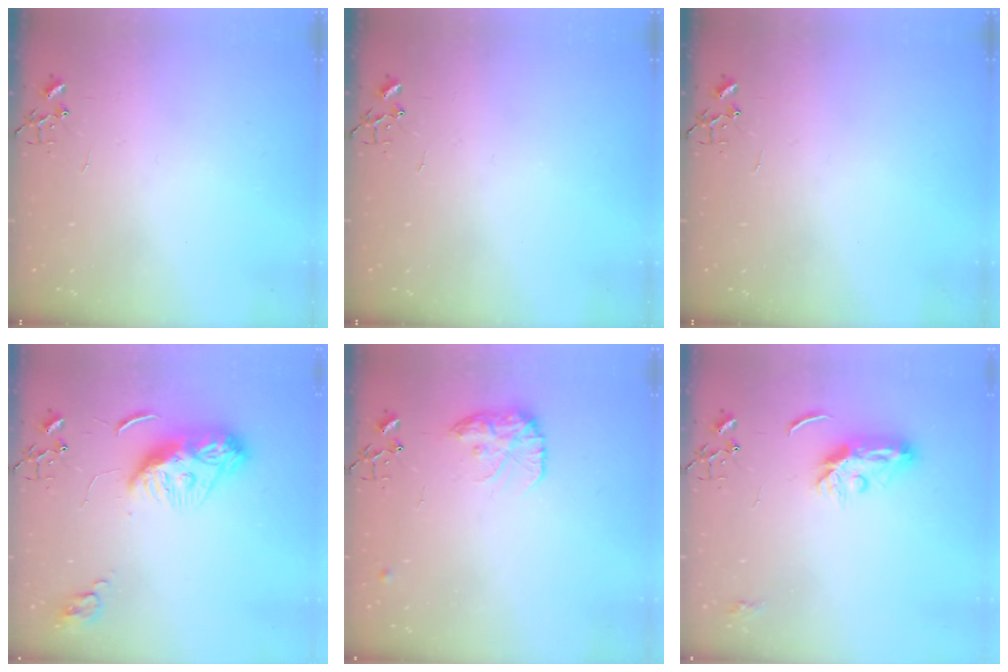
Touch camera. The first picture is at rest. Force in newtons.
{"total": 0.0}
{"total": 0.0}
{"total": 11.9, "press": 11.9, "slide": 0.9}
{"total": 13.1, "press": 13.0, "slide": 0.7}
{"total": 7.7, "press": 7.7, "slide": 0.2}